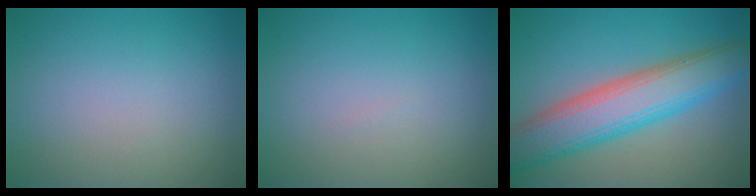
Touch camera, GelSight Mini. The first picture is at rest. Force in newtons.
{"total": 0.0}
{"total": 8.4, "press": 8.4, "slide": 0.3}